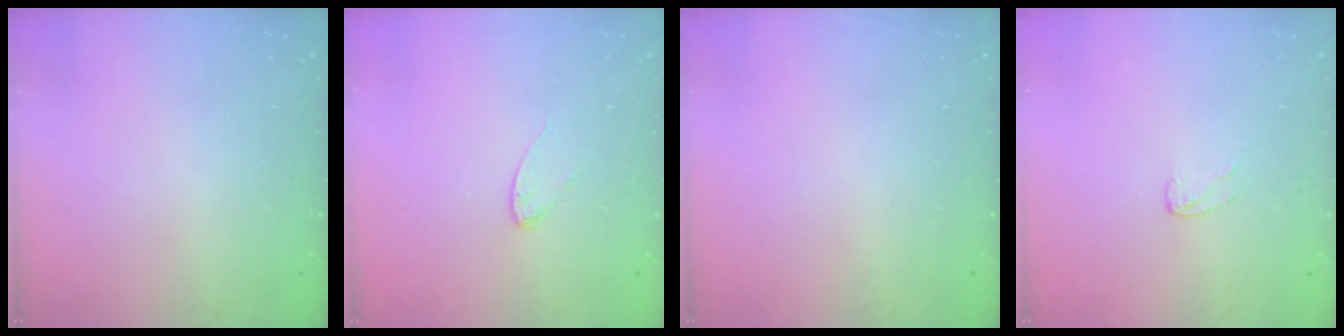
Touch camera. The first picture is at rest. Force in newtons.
{"total": 3.9, "press": 3.9, "slide": 0.3}
{"total": 0.0}
{"total": 3.0, "press": 3.0, "slide": 0.3}